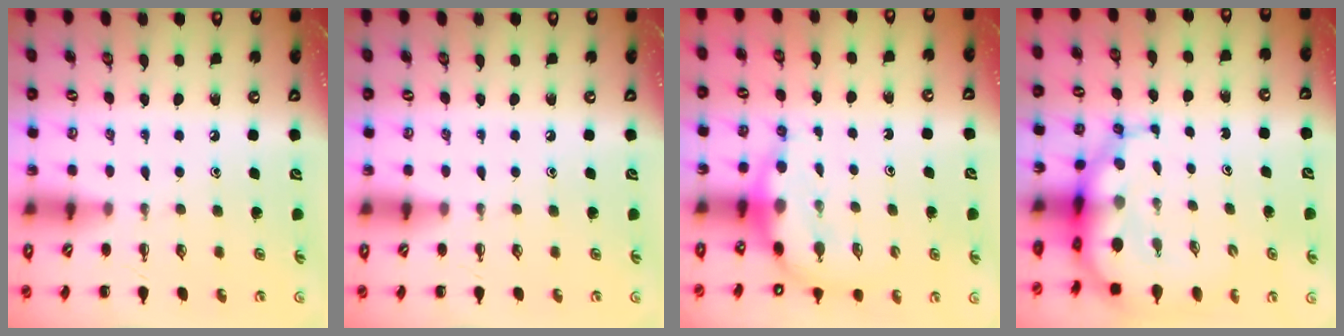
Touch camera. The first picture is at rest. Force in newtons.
{"total": 0.0}
{"total": 8.4, "press": 8.3, "slide": 1.4}
{"total": 9.5, "press": 9.2, "slide": 2.4}